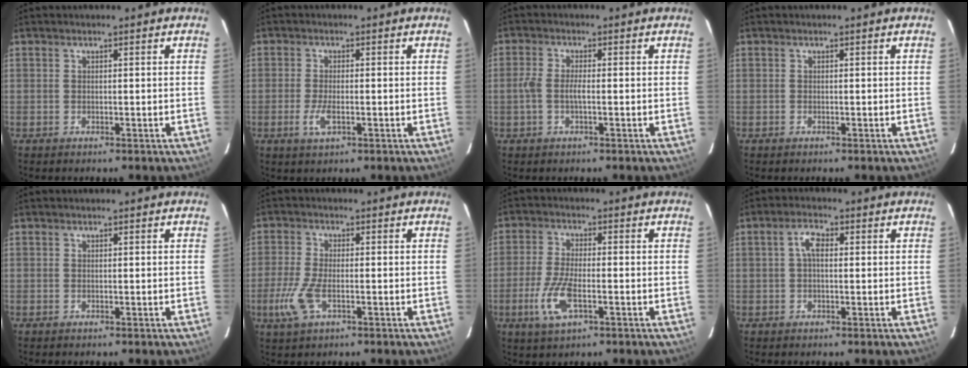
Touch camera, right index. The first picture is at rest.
{"total": 3.7, "force": [-1.4, 1.2, 3.2], "torque": [-0.071, -0.006, -0.027]}
{"total": 3.0, "force": [-0.8, 0.8, 2.8], "torque": [-0.063, 0.003, -0.018]}
{"total": 0.0}
{"total": 0.0}
{"total": 7.1, "force": [-2.7, 2.9, 5.9], "torque": [-0.140, -0.009, -0.053]}
{"total": 8.4, "force": [-3.1, 3.1, 7.2], "torque": [-0.161, -0.008, -0.060]}
{"total": 3.2, "force": [0.5, 1.5, 2.8], "torque": [-0.056, 0.012, 0.009]}